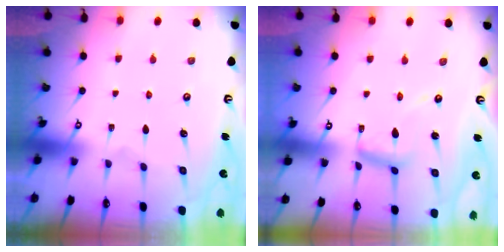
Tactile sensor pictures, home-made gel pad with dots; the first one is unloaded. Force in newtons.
{"total": 9.6, "press": 9.6, "slide": 0.7}